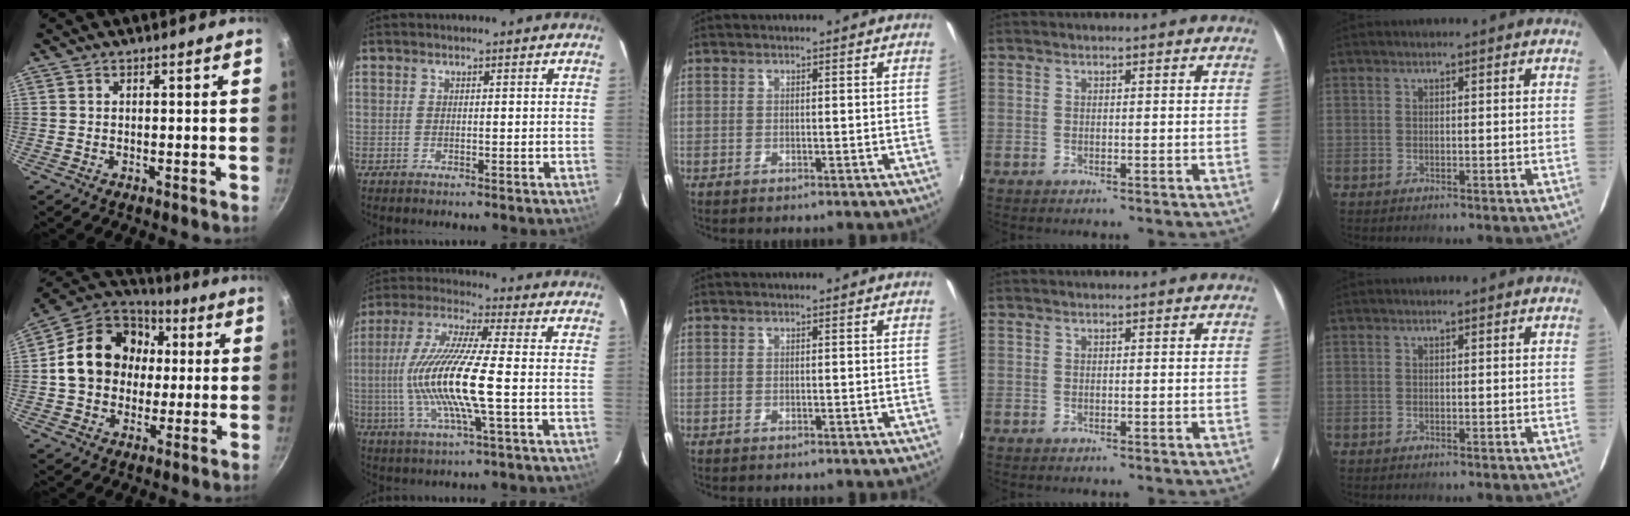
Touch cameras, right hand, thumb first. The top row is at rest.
{"thumb": {"total": 18.5, "force": [2.0, 15.0, 10.6], "torque": [-0.154, 0.032, 0.022]}, "index": {"total": 15.2, "force": [-2.2, 0.9, 15.0], "torque": [-0.299, -0.006, -0.042]}}